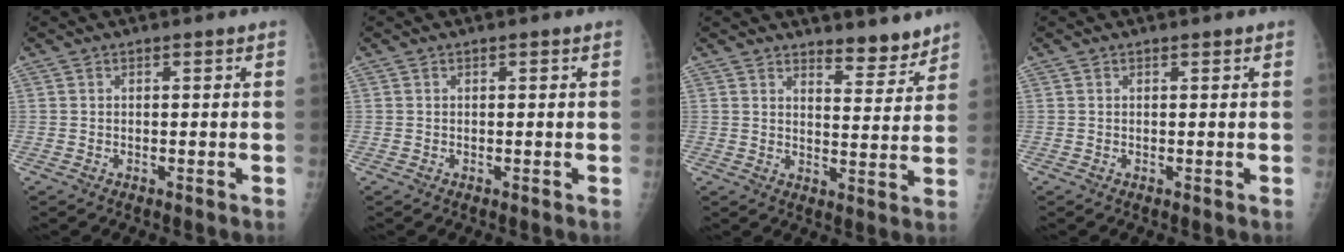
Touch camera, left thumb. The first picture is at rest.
{"total": 0.0}
{"total": 5.7, "force": [5.1, 1.7, 2.1], "torque": [-0.007, -0.045, 0.077]}
{"total": 0.0}